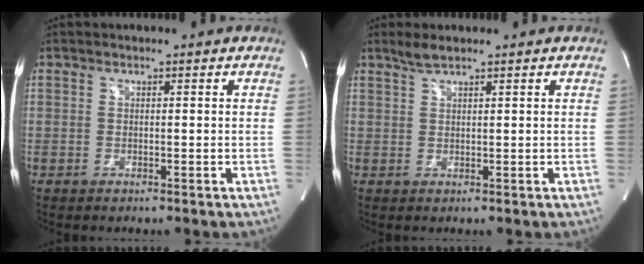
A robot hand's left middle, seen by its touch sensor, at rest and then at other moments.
{"total": 2.0, "force": [1.7, 0.1, 1.1], "torque": [-0.027, 0.006, 0.037]}